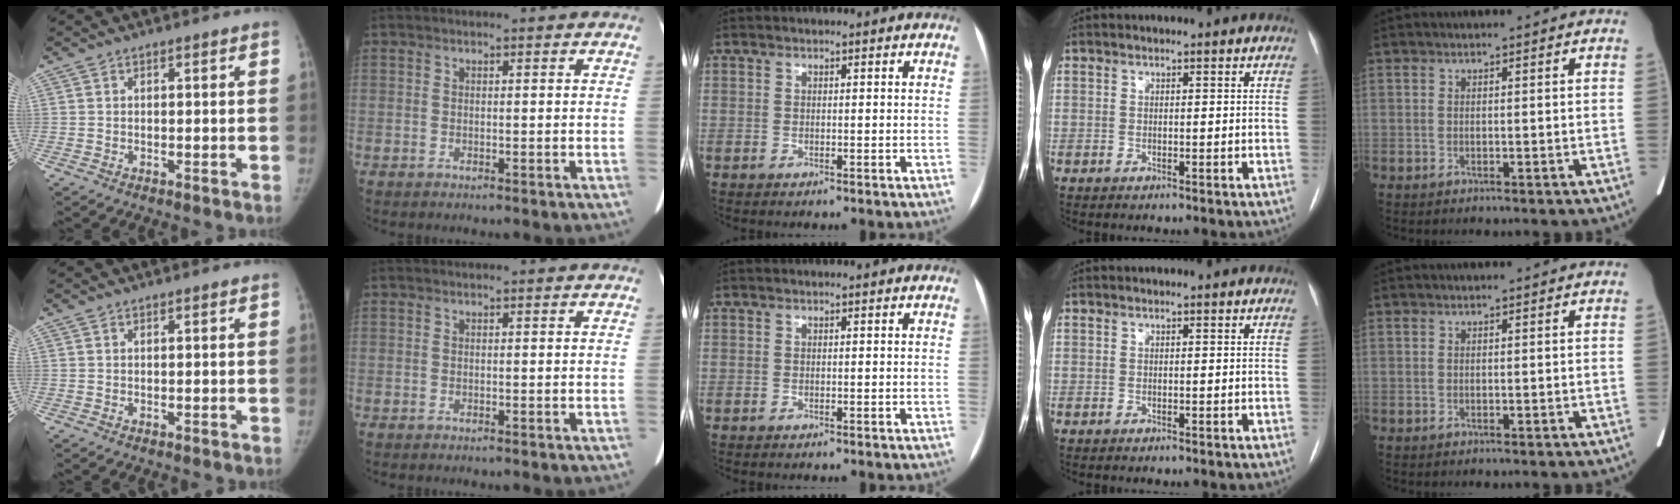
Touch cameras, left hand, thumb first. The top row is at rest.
{}